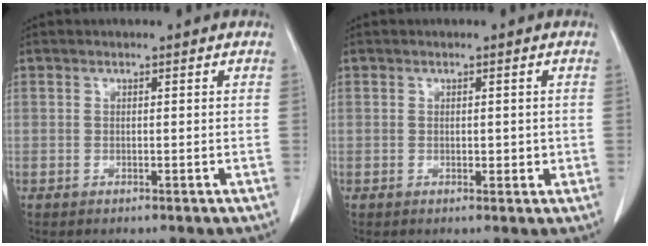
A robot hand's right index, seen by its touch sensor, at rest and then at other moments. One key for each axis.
{"total": 1.7, "fx": 0.0, "fy": 1.1, "fz": 1.3, "tx": -0.011, "ty": 0.001, "tz": 0.004}